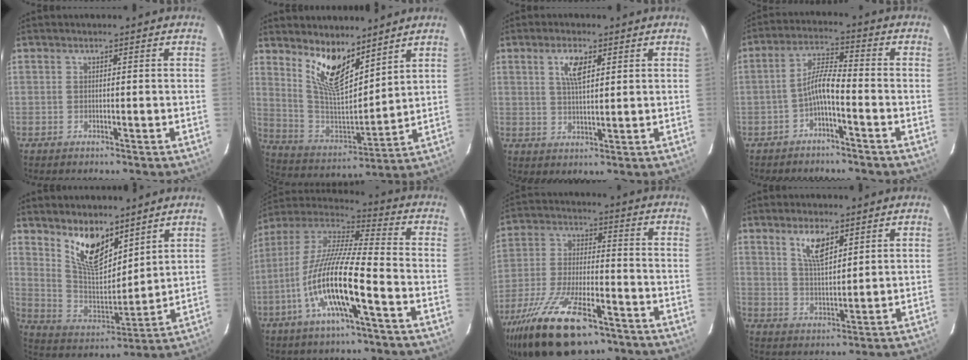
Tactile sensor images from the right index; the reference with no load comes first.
{"total": 12.6, "force": [8.8, 4.3, 7.9], "torque": [-0.153, -0.010, 0.178]}
{"total": 5.0, "force": [2.2, 1.9, 4.0], "torque": [-0.074, 0.006, 0.041]}
{"total": 5.2, "force": [-2.7, 0.8, 4.4], "torque": [-0.098, 0.017, -0.050]}
{"total": 12.8, "force": [8.8, 5.4, 7.6], "torque": [-0.142, -0.010, 0.175]}
{"total": 16.7, "force": [-6.8, 2.3, 15.1], "torque": [-0.291, -0.015, -0.138]}
{"total": 22.0, "force": [-14.7, 8.4, 14.1], "torque": [-0.285, -0.043, -0.247]}
{"total": 6.4, "force": [3.8, 2.4, 4.6], "torque": [-0.083, 0.002, 0.075]}